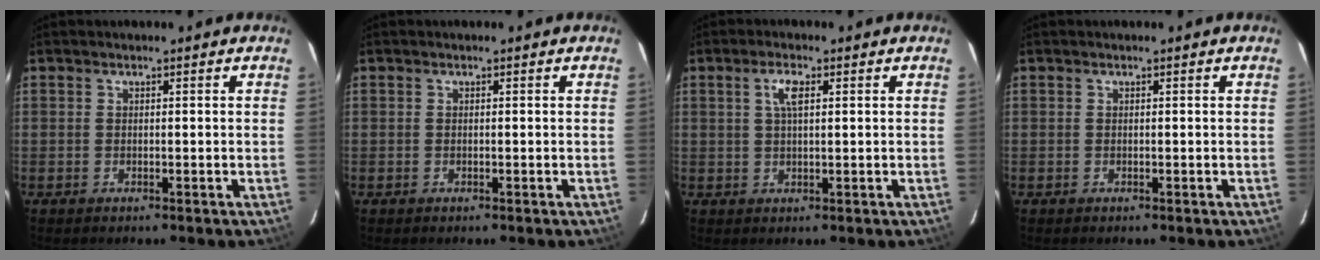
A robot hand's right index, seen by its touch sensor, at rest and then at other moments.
{"total": 0.0}
{"total": 3.3, "force": [1.1, 1.2, 2.9], "torque": [-0.057, 0.007, 0.022]}
{"total": 0.0}